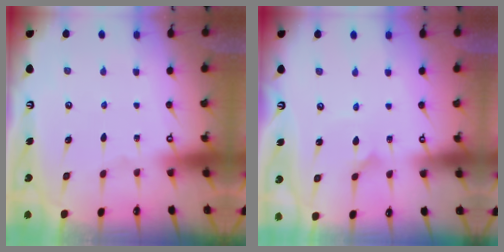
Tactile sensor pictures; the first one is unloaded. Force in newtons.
{"total": 1.5, "press": 1.5, "slide": 0.1}